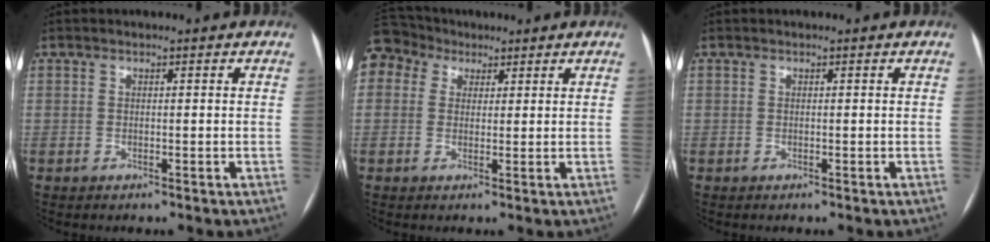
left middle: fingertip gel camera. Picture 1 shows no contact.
{"total": 6.7, "force": [4.0, 5.1, 1.4], "torque": [-0.037, 0.042, 0.082]}
{"total": 0.0}